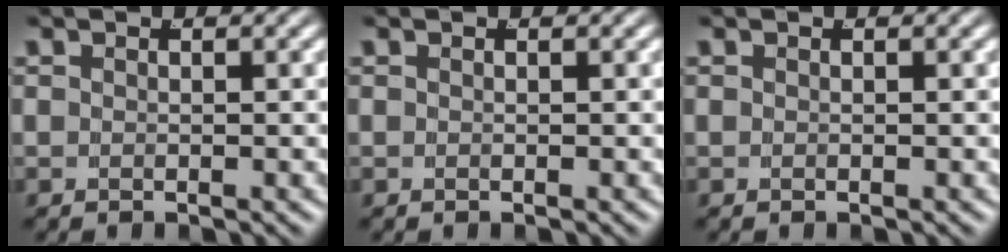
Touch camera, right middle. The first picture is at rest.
{"total": 0.0}
{"total": 0.0}